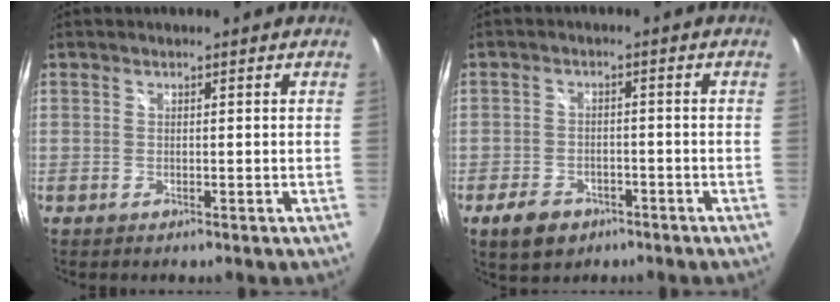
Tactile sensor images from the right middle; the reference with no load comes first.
{"total": 6.3, "force": [-3.9, 4.0, 2.8], "torque": [-0.076, 0.001, -0.057]}